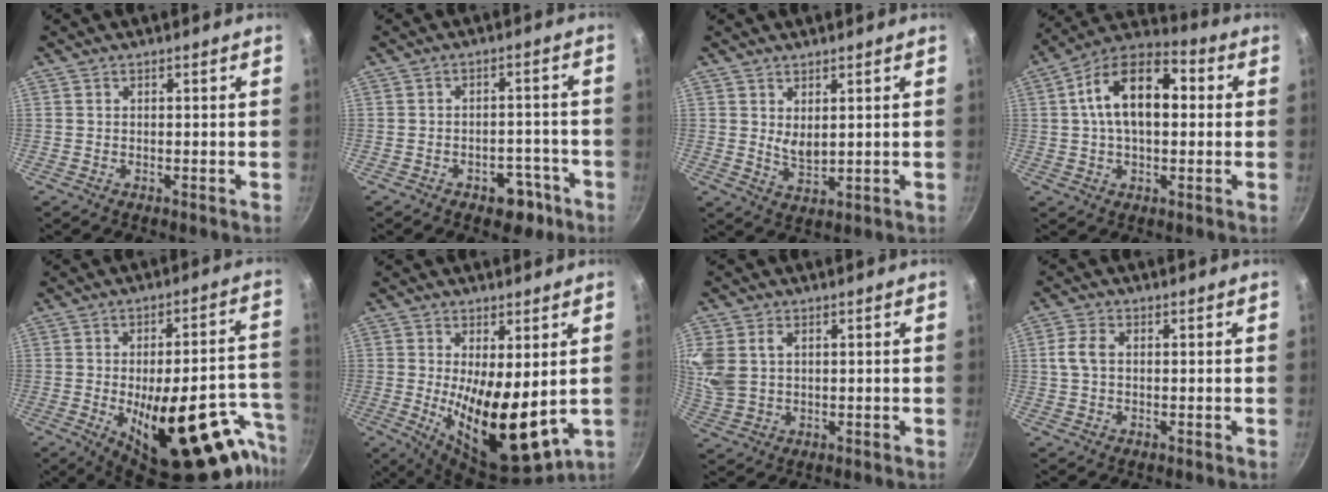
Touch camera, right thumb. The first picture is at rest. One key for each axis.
{"total": 6.3, "fx": -3.7, "fy": 3.7, "fz": 3.4, "tx": -0.023, "ty": 0.034, "tz": -0.050}
{"total": 3.6, "fx": 1.1, "fy": 1.7, "fz": 2.9, "tx": -0.047, "ty": -0.019, "tz": 0.028}
{"total": 15.8, "fx": 2.4, "fy": 8.9, "fz": 12.8, "tx": -0.205, "ty": 0.032, "tz": 0.031}
{"total": 29.4, "fx": -11.8, "fy": 10.7, "fz": 24.6, "tx": -0.256, "ty": 0.046, "tz": -0.144}
{"total": 17.0, "fx": -1.4, "fy": 7.1, "fz": 15.4, "tx": -0.234, "ty": -0.038, "tz": 0.005}
{"total": 10.8, "fx": 2.6, "fy": 7.7, "fz": 7.0, "tx": -0.186, "ty": 0.005, "tz": 0.061}
{"total": 3.8, "fx": 0.4, "fy": 2.4, "fz": 2.9, "tx": -0.071, "ty": 0.009, "tz": 0.005}